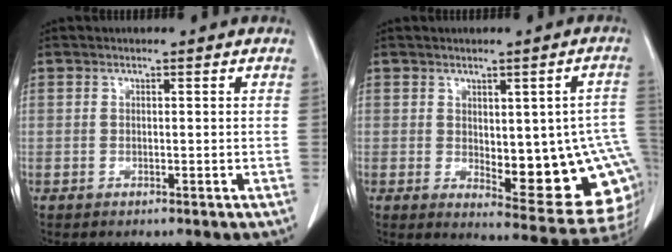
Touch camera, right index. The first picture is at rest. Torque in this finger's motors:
{"motor_torque": [0.36, 0.08, 0.21, 0.03]}